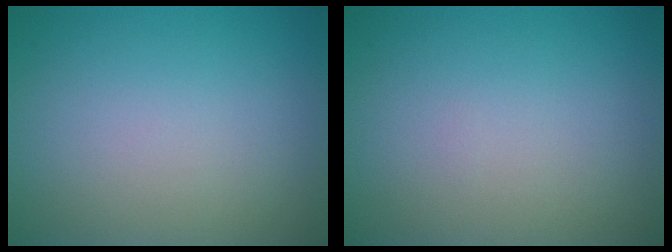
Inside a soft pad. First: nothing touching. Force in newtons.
{"total": 0.0}